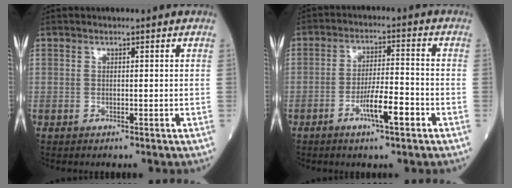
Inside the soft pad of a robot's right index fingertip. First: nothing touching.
{"total": 6.6, "force": [-3.1, 0.8, 5.7], "torque": [-0.102, 0.000, -0.052]}